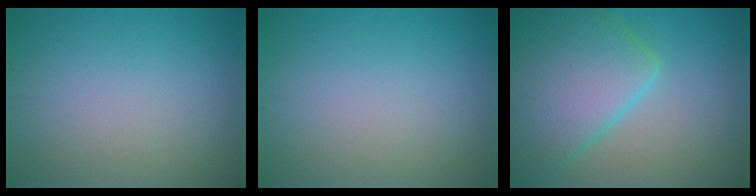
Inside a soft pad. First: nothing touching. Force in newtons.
{"total": 0.0}
{"total": 9.5, "press": 9.4, "slide": 0.4}